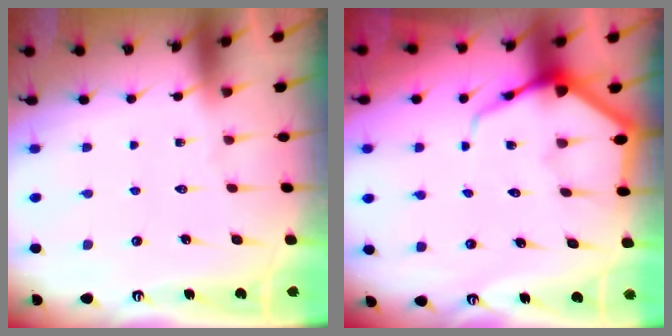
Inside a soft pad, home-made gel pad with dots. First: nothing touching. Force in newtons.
{"total": 6.9, "press": 6.8, "slide": 0.8}